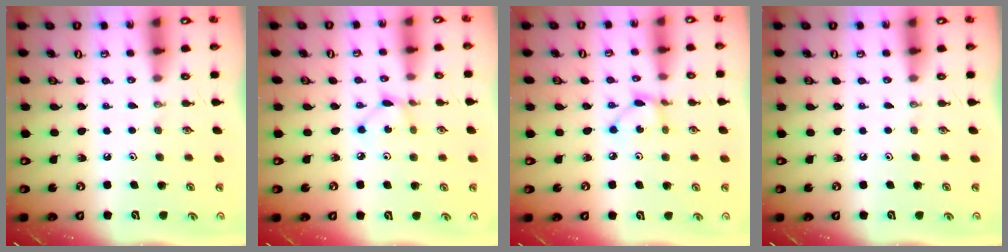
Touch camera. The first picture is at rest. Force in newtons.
{"total": 2.5, "press": 2.5, "slide": 0.1}
{"total": 3.1, "press": 3.1, "slide": 0.1}
{"total": 0.0}